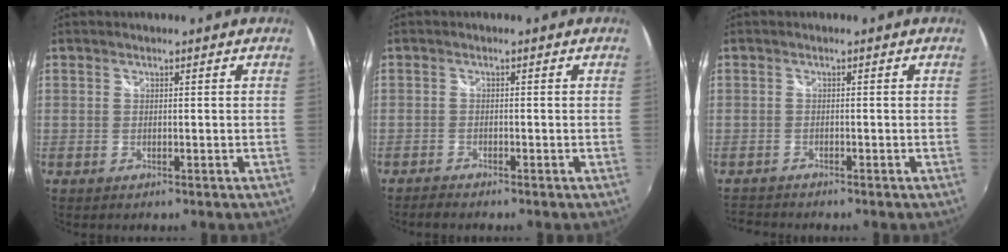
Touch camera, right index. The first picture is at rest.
{"total": 1.8, "force": [-1.8, 0.2, 0.3], "torque": [-0.016, -0.008, -0.037]}
{"total": 2.6, "force": [-2.4, 0.8, 0.0], "torque": [-0.012, -0.007, -0.053]}